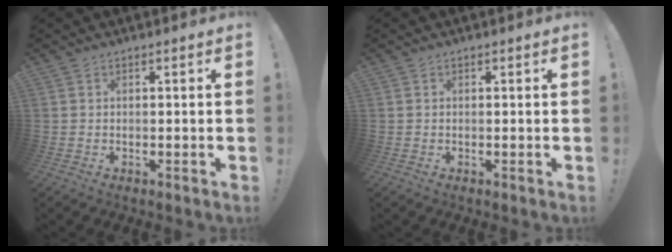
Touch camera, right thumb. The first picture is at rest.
{"total": 0.0}